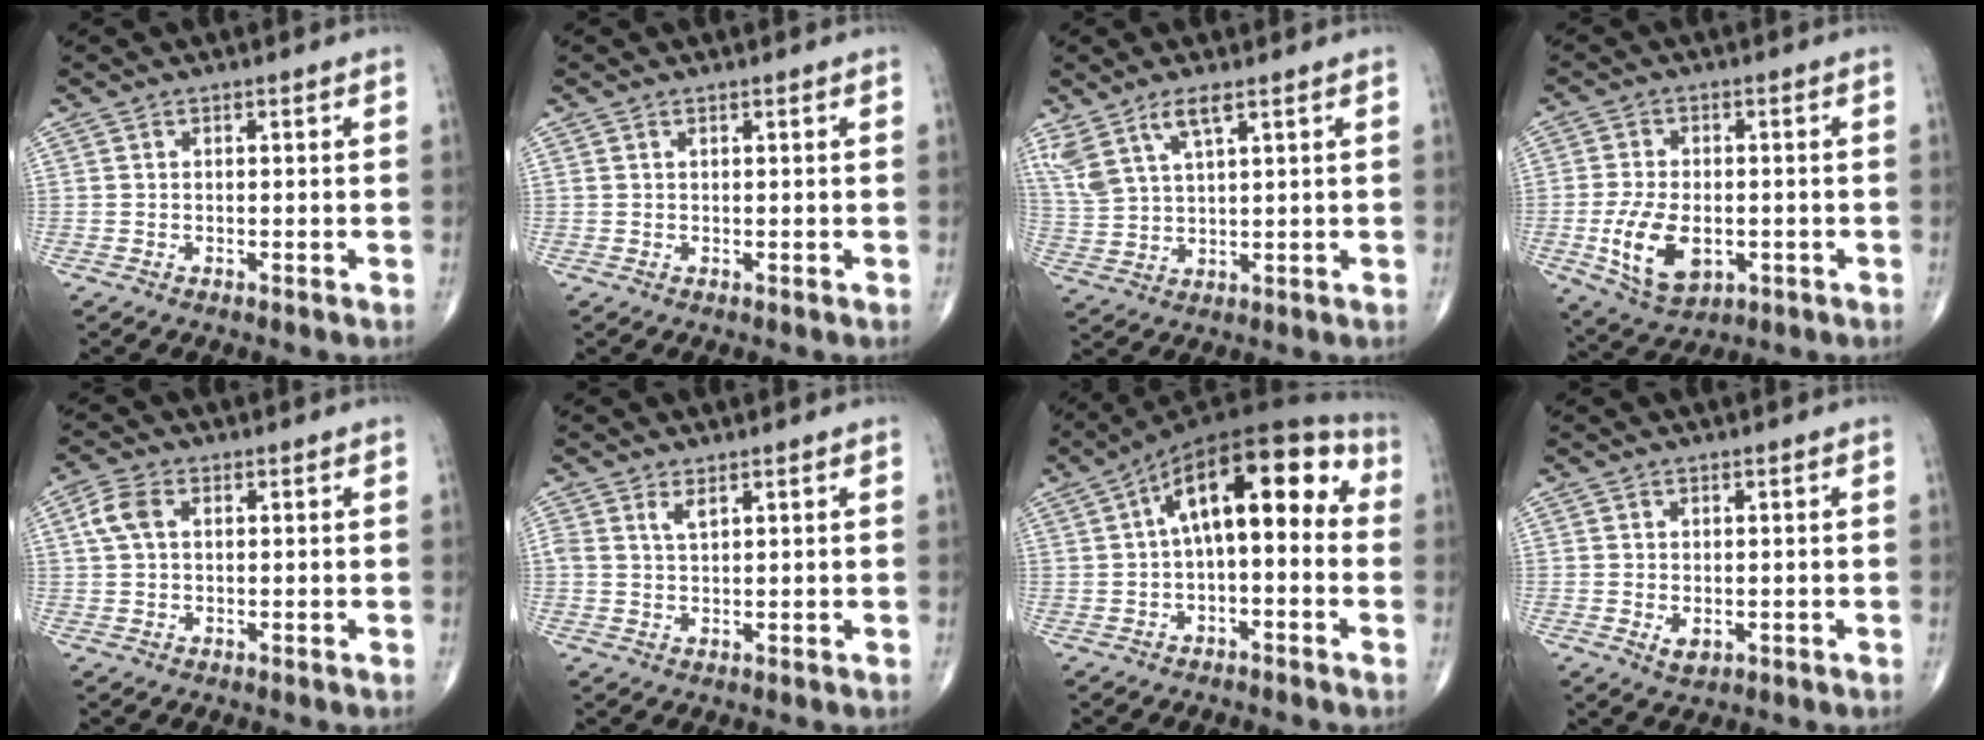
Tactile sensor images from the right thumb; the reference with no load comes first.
{"total": 0.0}
{"total": 7.8, "force": [4.8, 2.3, 5.7], "torque": [-0.132, -0.011, 0.106]}
{"total": 11.1, "force": [-2.6, 6.6, 8.5], "torque": [-0.149, -0.003, -0.034]}
{"total": 4.5, "force": [1.1, 2.8, 3.3], "torque": [-0.079, 0.012, 0.018]}
{"total": 2.1, "force": [1.3, 0.8, 1.5], "torque": [-0.033, -0.002, 0.030]}
{"total": 16.5, "force": [2.0, 7.6, 14.5], "torque": [-0.194, 0.050, 0.019]}
{"total": 2.4, "force": [-0.5, 1.5, 1.8], "torque": [-0.022, -0.004, -0.001]}